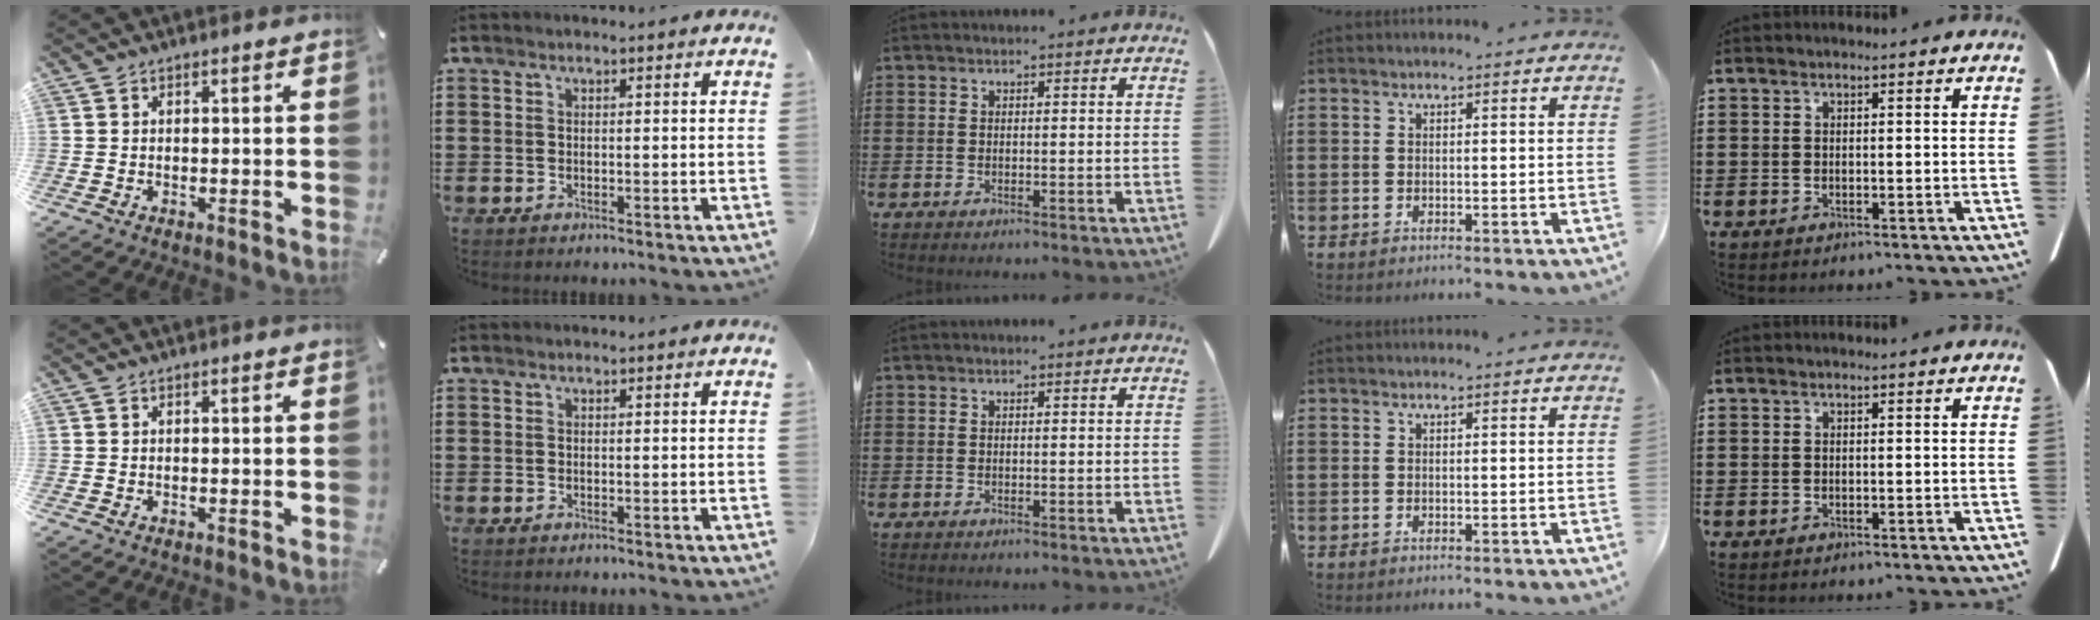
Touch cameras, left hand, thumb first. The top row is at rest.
{}